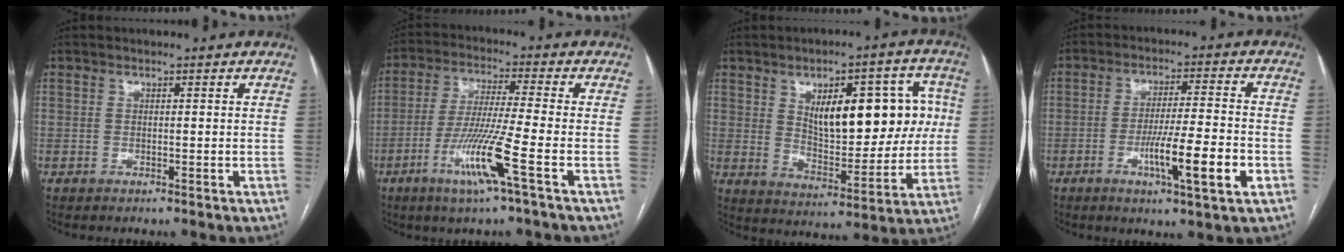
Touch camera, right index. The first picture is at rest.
{"total": 10.6, "force": [-4.5, -1.1, 9.5], "torque": [-0.186, -0.018, -0.090]}
{"total": 15.8, "force": [3.7, 7.0, 13.6], "torque": [-0.184, 0.029, 0.067]}
{"total": 10.4, "force": [-3.6, 0.4, 9.7], "torque": [-0.161, -0.007, -0.060]}